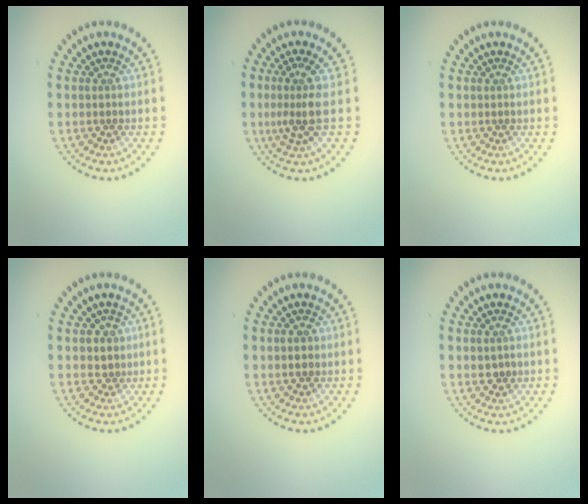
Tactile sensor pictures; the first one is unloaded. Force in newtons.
{"total": 2.8, "press": 2.0, "slide": 2.0}
{"total": 0.0}
{"total": 1.2, "press": 0.9, "slide": 0.7}
{"total": 1.7, "press": 1.7, "slide": 0.1}
{"total": 1.5, "press": 1.5, "slide": 0.1}